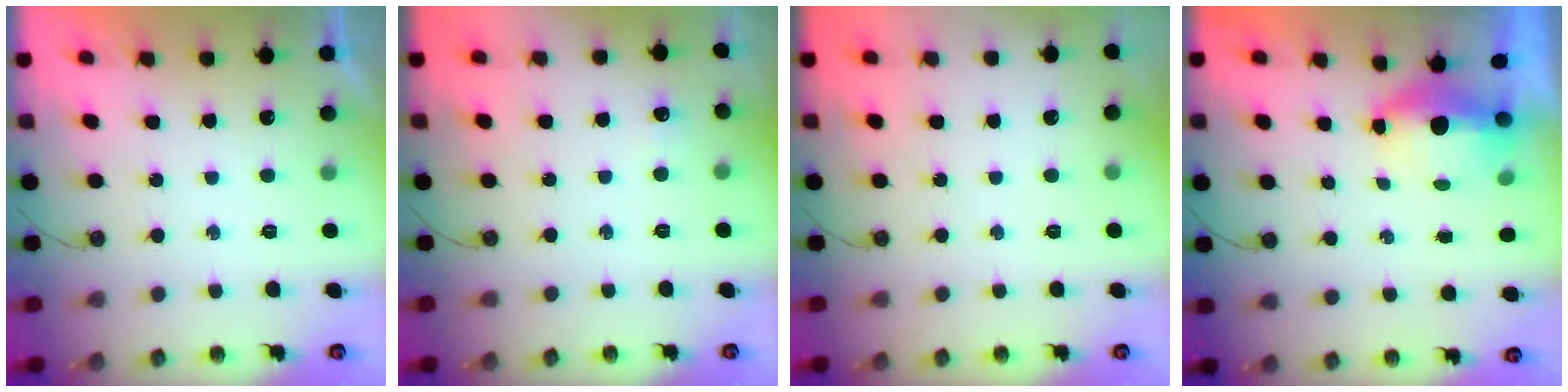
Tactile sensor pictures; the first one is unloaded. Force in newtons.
{"total": 3.9, "press": 3.8, "slide": 0.5}
{"total": 0.0}
{"total": 11.3, "press": 6.0, "slide": 9.6}